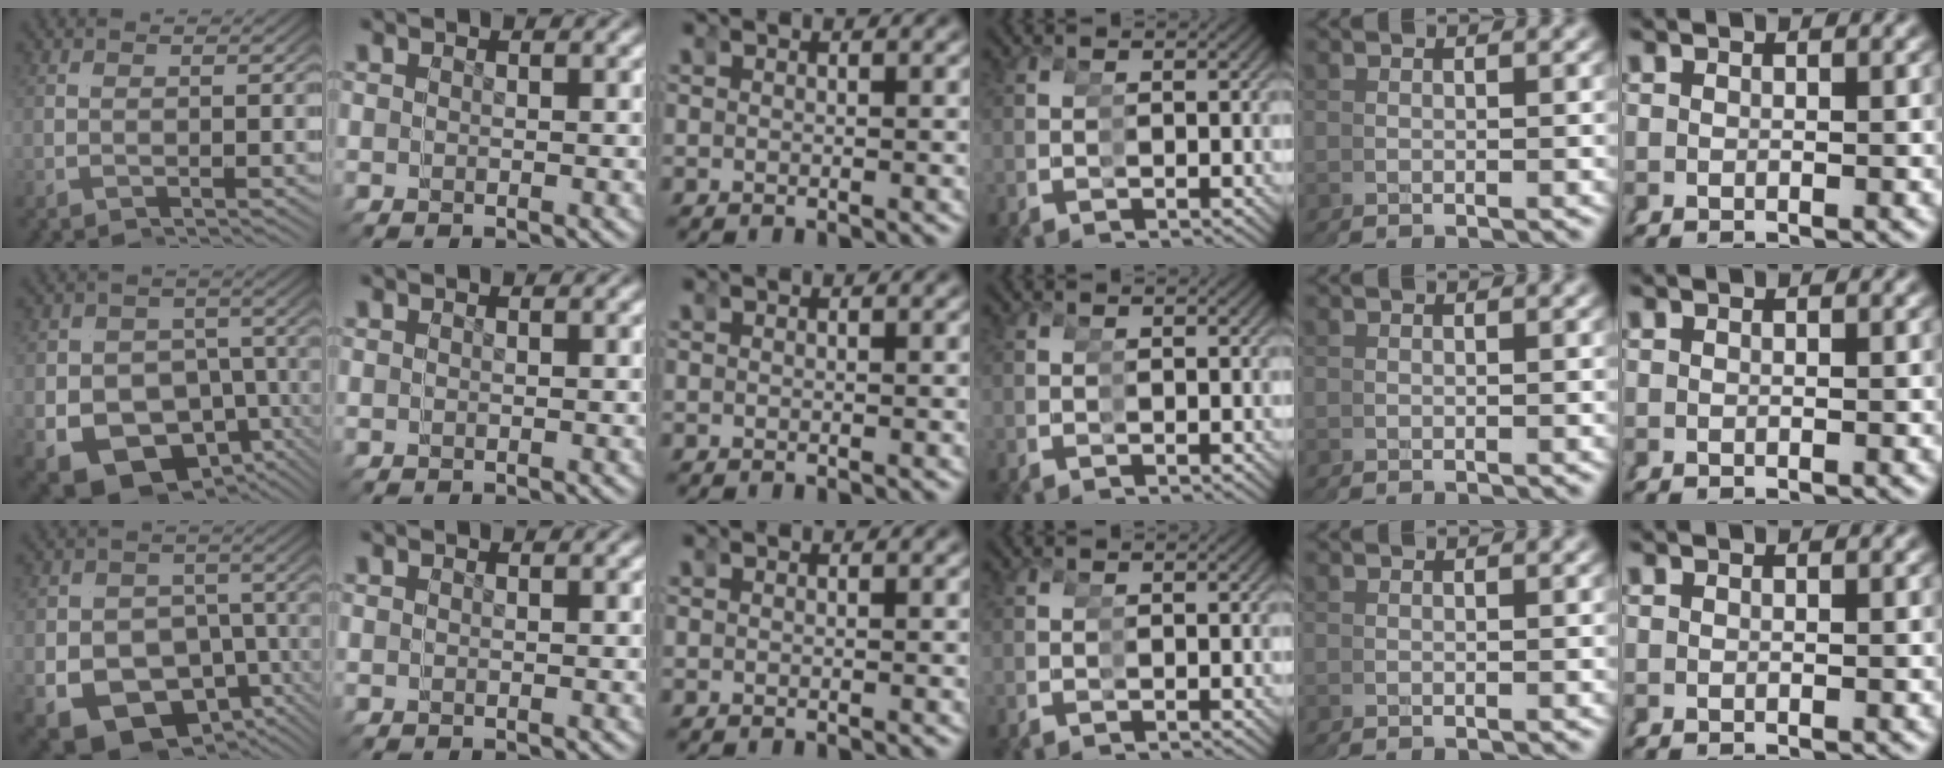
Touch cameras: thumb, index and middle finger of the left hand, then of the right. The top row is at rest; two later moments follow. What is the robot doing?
{"motion": "grasp_and_lifting", "object": "bandage"}